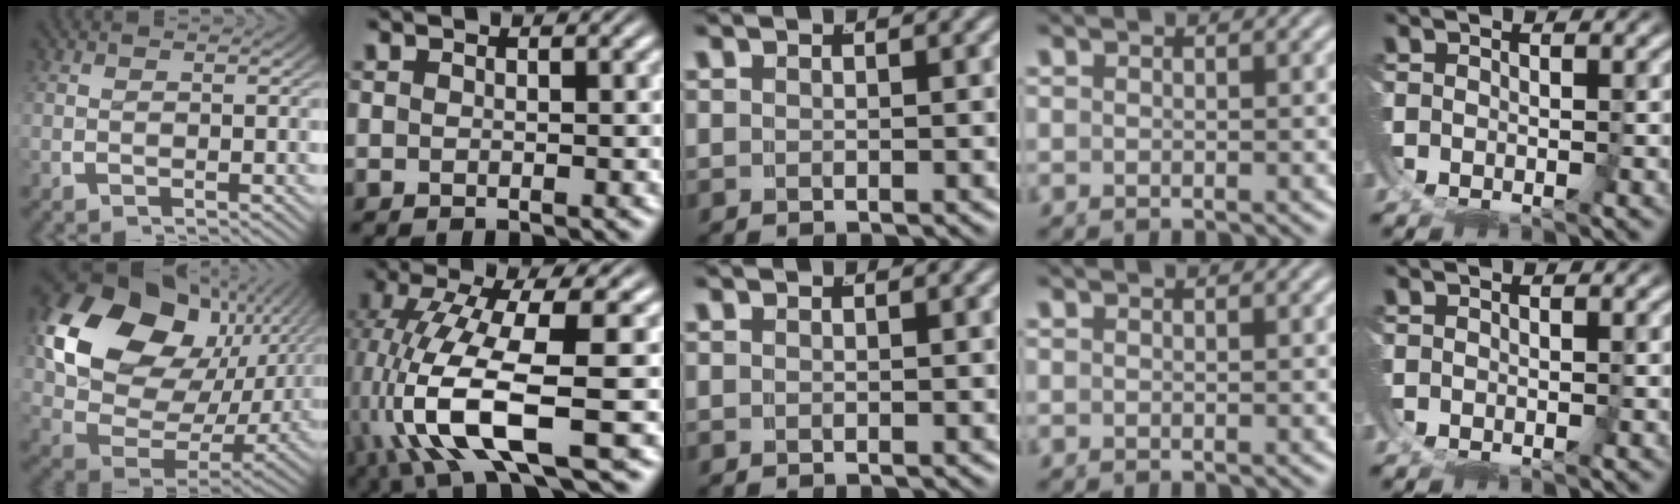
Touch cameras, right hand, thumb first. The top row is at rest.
{"thumb": {"total": 17.8, "force": [2.7, 12.4, 12.6], "torque": [-0.244, -0.022, 0.048]}, "index": {"total": 9.8, "force": [-2.1, 3.9, 8.8], "torque": [-0.192, -0.034, -0.012]}}